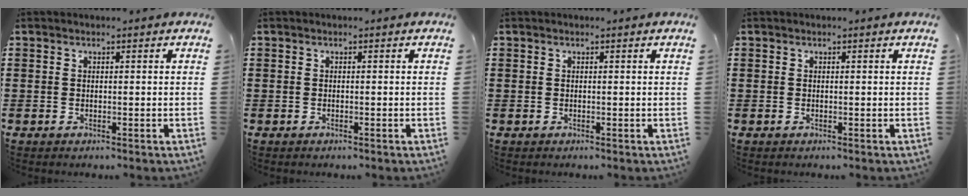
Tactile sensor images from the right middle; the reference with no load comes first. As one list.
[{"total": 0.0}, {"total": 0.0}, {"total": 0.0}]